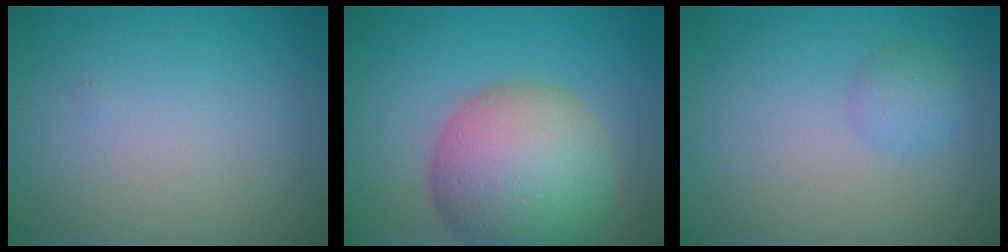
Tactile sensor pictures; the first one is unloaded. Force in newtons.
{"total": 11.3, "press": 11.3, "slide": 0.8}
{"total": 1.9, "press": 1.9, "slide": 0.1}